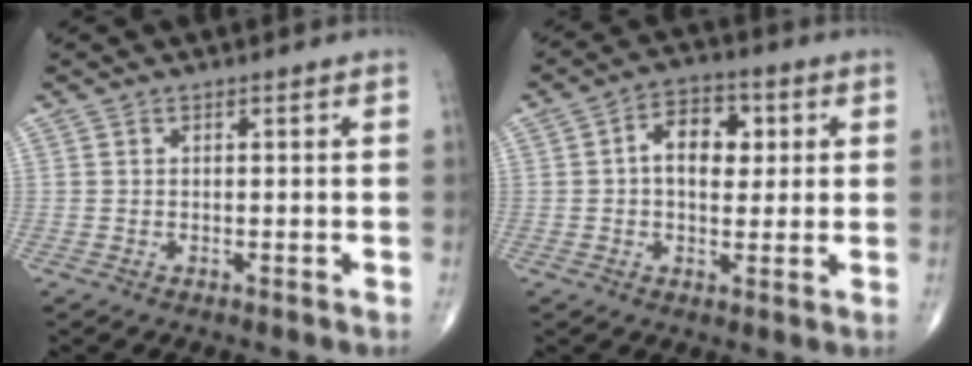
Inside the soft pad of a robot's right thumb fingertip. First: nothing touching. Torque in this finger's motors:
{"motor_torque": [-0.27, 0.55, 0.64, 0.26, 0.07]}